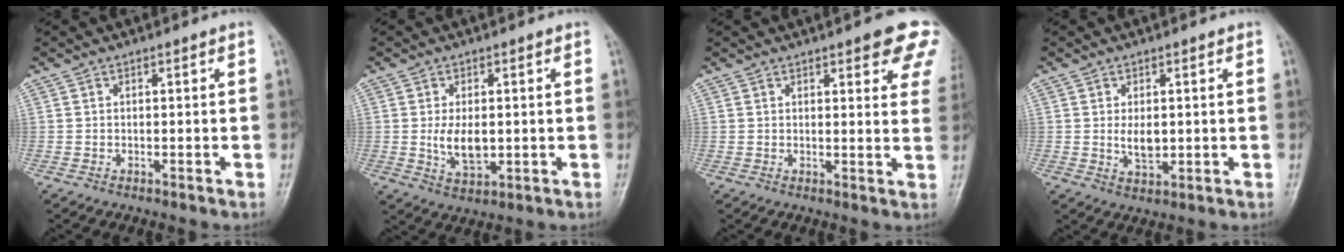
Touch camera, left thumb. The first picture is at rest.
{"total": 6.0, "force": [0.0, 3.4, 4.9], "torque": [-0.082, -0.012, 0.007]}
{"total": 10.4, "force": [6.0, 3.3, 7.7], "torque": [-0.058, -0.021, 0.062]}
{"total": 3.8, "force": [0.4, 2.3, 3.0], "torque": [-0.046, -0.009, 0.011]}